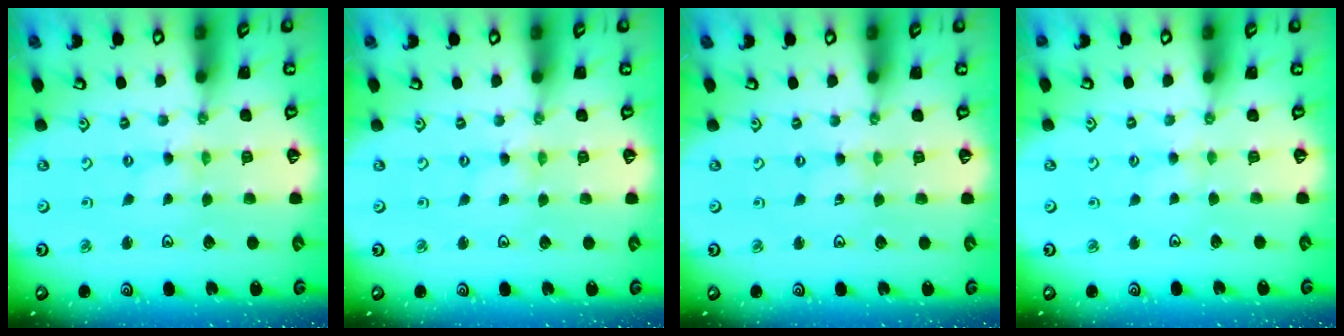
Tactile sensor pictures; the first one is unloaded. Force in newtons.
{"total": 0.0}
{"total": 0.0}
{"total": 1.4, "press": 1.3, "slide": 0.3}